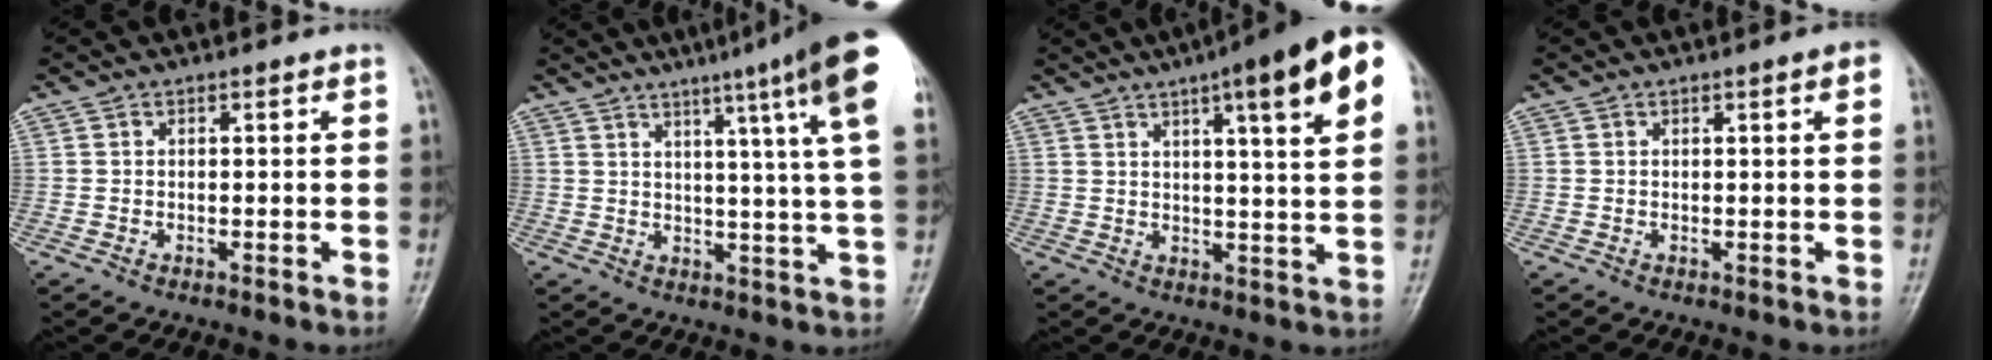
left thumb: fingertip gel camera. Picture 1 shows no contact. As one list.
[{"total": 18.0, "force": [10.3, 0.3, 14.8], "torque": [-0.190, -0.037, 0.113]}, {"total": 16.3, "force": [7.7, 2.6, 14.2], "torque": [-0.178, -0.012, 0.094]}, {"total": 2.3, "force": [0.9, 0.2, 2.2], "torque": [-0.027, 0.002, 0.009]}]